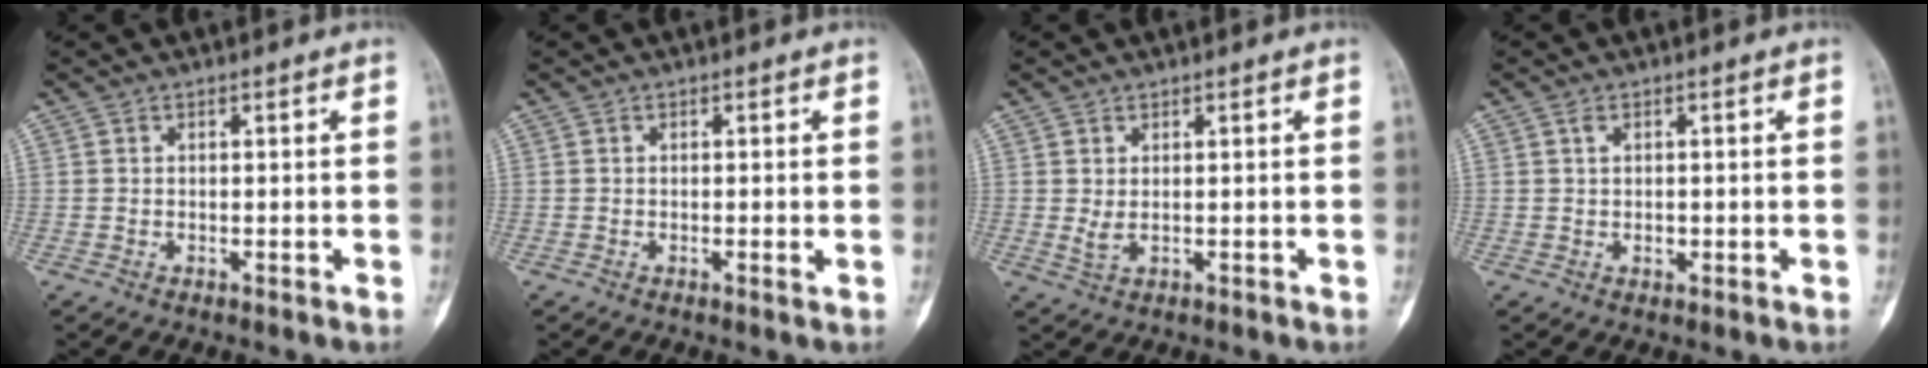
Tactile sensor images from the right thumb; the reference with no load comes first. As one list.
[{"total": 0.6, "force": [-0.1, 0.1, 0.6], "torque": [-0.009, -0.002, -0.002]}, {"total": 1.7, "force": [0.2, 0.8, 1.5], "torque": [-0.031, -0.004, 0.010]}, {"total": 2.0, "force": [0.2, 1.3, 1.5], "torque": [-0.023, -0.001, 0.005]}]